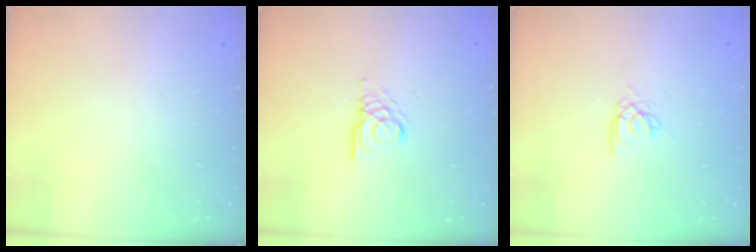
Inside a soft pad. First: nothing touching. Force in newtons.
{"total": 4.1, "press": 4.1, "slide": 0.4}
{"total": 3.4, "press": 3.4, "slide": 0.2}